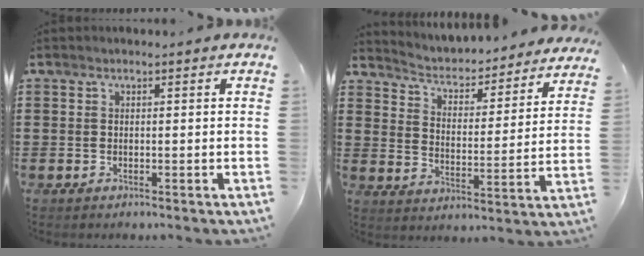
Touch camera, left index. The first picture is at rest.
{"total": 2.9, "force": [2.9, 0.5, 0.6], "torque": [-0.031, -0.032, 0.038]}